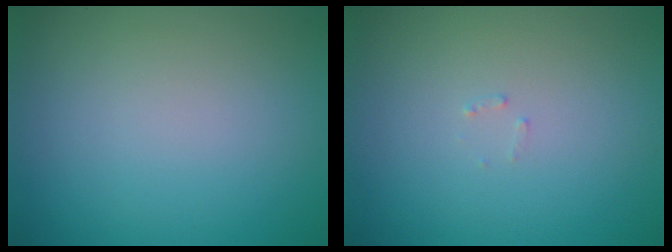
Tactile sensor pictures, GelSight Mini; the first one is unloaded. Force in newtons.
{"total": 0.6, "press": 0.6, "slide": 0.1}